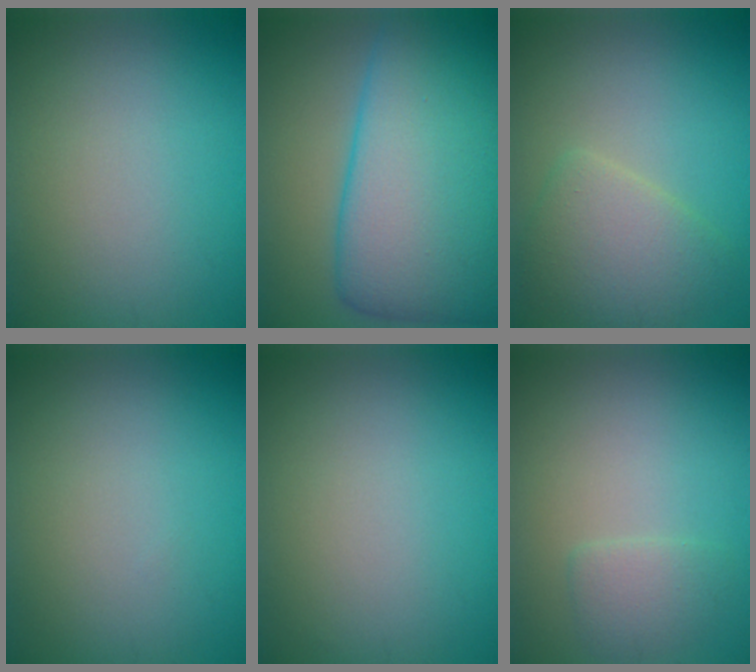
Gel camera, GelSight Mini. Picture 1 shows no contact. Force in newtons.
{"total": 13.2, "press": 13.2, "slide": 0.6}
{"total": 3.9, "press": 3.9, "slide": 0.1}
{"total": 0.0}
{"total": 0.0}
{"total": 1.7, "press": 1.6, "slide": 0.2}